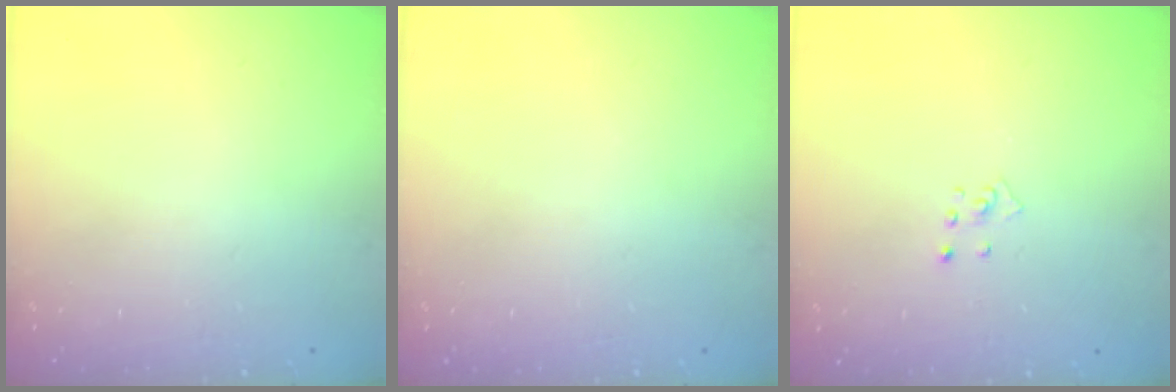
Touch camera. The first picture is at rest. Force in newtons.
{"total": 0.0}
{"total": 2.9, "press": 2.9, "slide": 0.3}